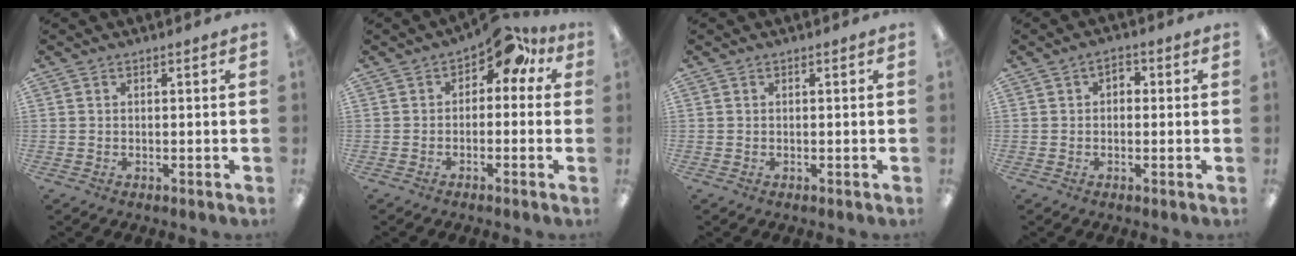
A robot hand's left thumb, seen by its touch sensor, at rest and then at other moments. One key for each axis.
{"total": 8.9, "fx": 4.2, "fy": 4.7, "fz": 6.2, "tx": -0.085, "ty": -0.014, "tz": 0.070}
{"total": 0.0}
{"total": 2.3, "fx": -0.3, "fy": 1.9, "fz": 1.4, "tx": -0.019, "ty": 0.008, "tz": -0.012}